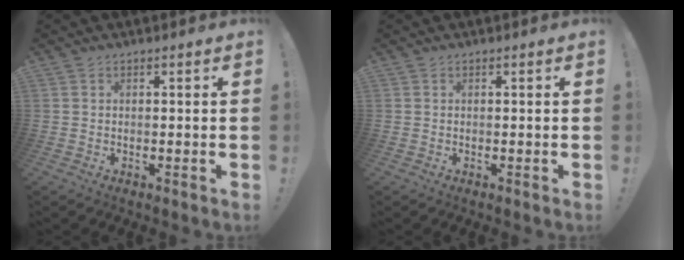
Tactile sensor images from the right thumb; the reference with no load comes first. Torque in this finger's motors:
{"motor_torque": [0.00, 0.00, 0.00, 0.00, 0.00]}